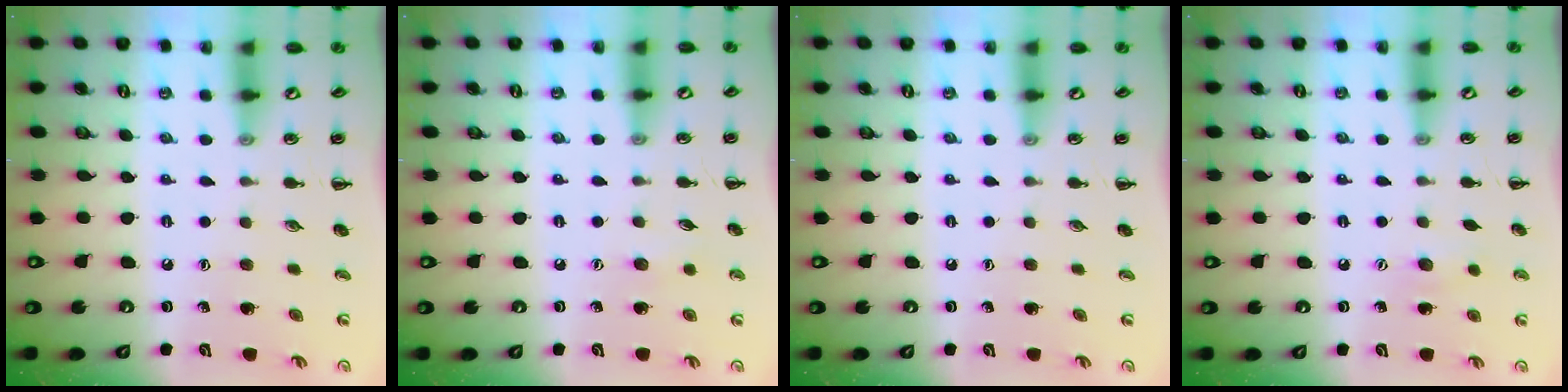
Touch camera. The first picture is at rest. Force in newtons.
{"total": 3.1, "press": 3.0, "slide": 0.6}
{"total": 0.0}
{"total": 5.4, "press": 5.3, "slide": 0.9}